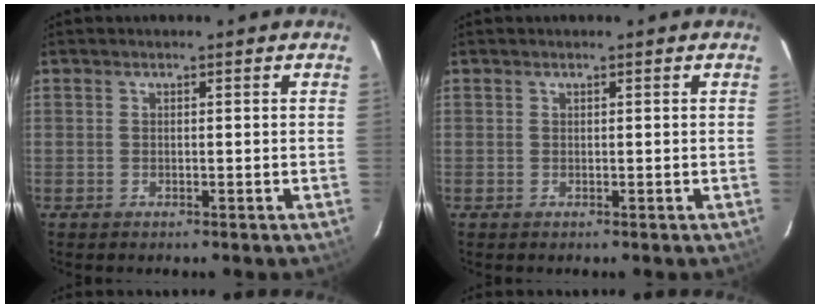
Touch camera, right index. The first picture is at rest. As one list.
[{"total": 0.0}]